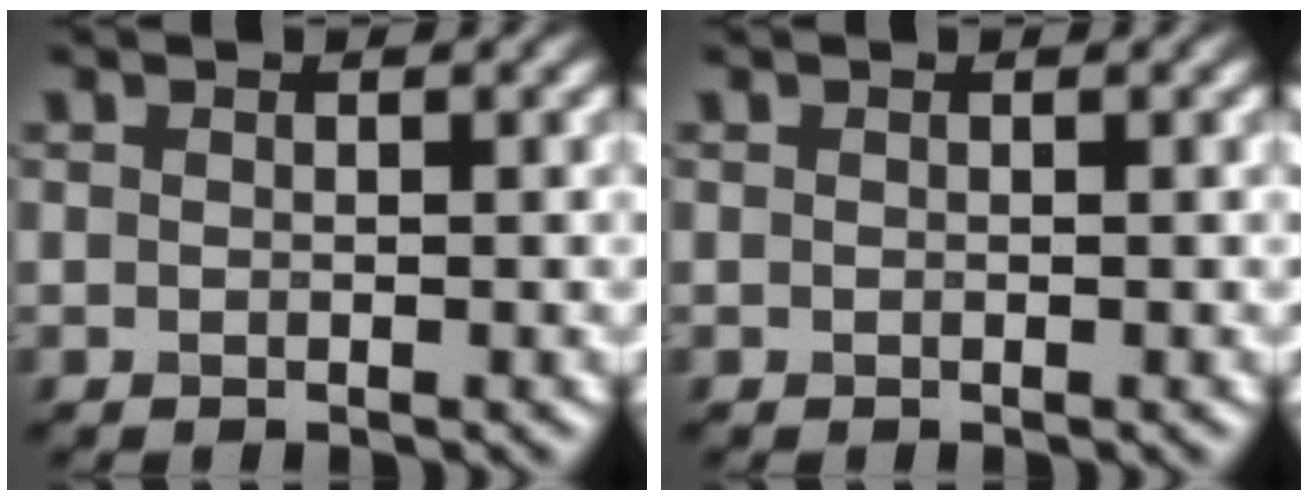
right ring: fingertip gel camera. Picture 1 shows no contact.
{"total": 0.0}